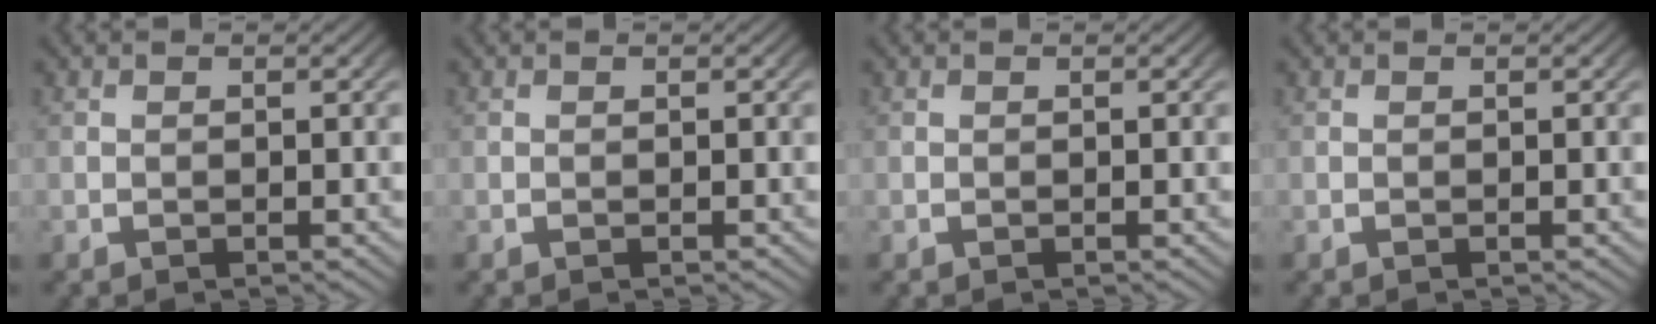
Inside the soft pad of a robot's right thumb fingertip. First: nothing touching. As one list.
[{"total": 0.0}, {"total": 0.0}, {"total": 0.0}]